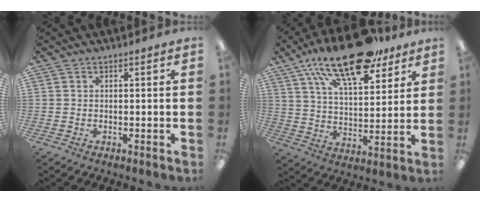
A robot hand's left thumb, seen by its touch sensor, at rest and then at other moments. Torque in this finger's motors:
{"motor_torque": [1.83, 2.36, 1.51, -1.26, 0.15]}